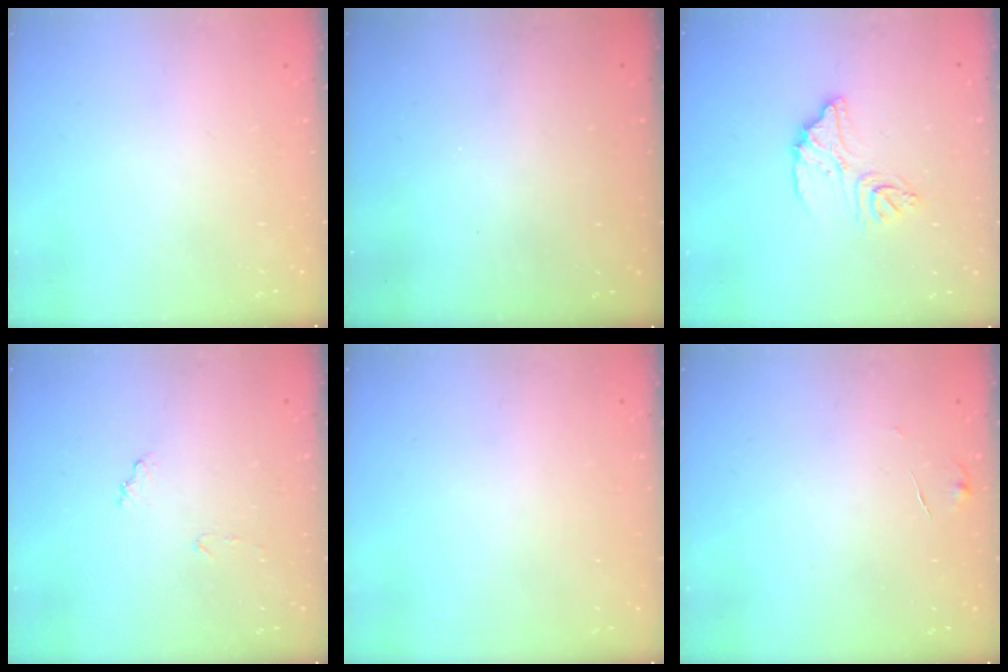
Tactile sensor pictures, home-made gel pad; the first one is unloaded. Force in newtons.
{"total": 3.2, "press": 3.2, "slide": 0.1}
{"total": 11.7, "press": 11.7, "slide": 1.0}
{"total": 7.1, "press": 7.1, "slide": 0.5}
{"total": 3.0, "press": 3.0, "slide": 0.1}
{"total": 5.4, "press": 5.4, "slide": 0.3}